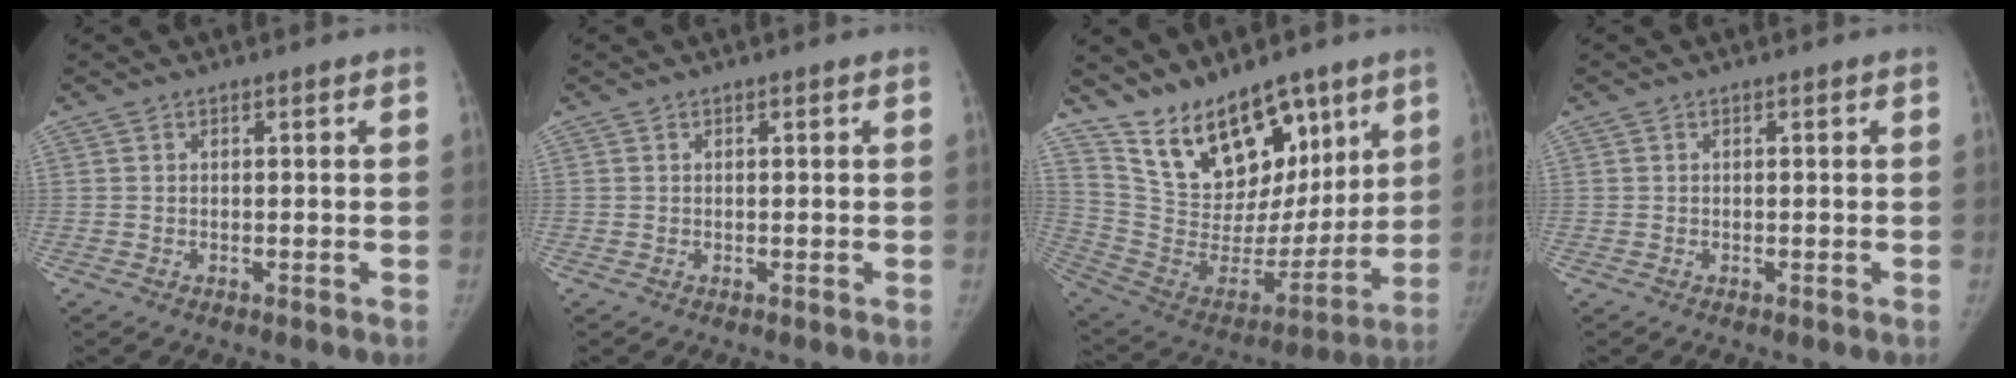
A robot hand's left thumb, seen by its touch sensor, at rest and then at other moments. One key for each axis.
{"total": 0.0}
{"total": 21.2, "fx": 14.3, "fy": 11.2, "fz": 11.0, "tx": -0.129, "ty": -0.075, "tz": 0.259}
{"total": 0.0}